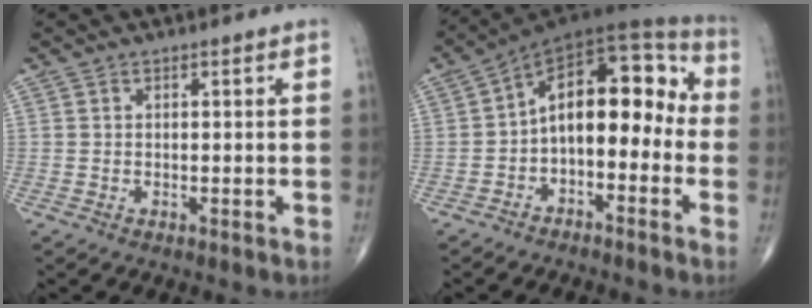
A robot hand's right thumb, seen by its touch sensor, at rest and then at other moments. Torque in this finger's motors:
{"motor_torque": [0.36, 1.09, 1.16, 0.41, 0.12]}